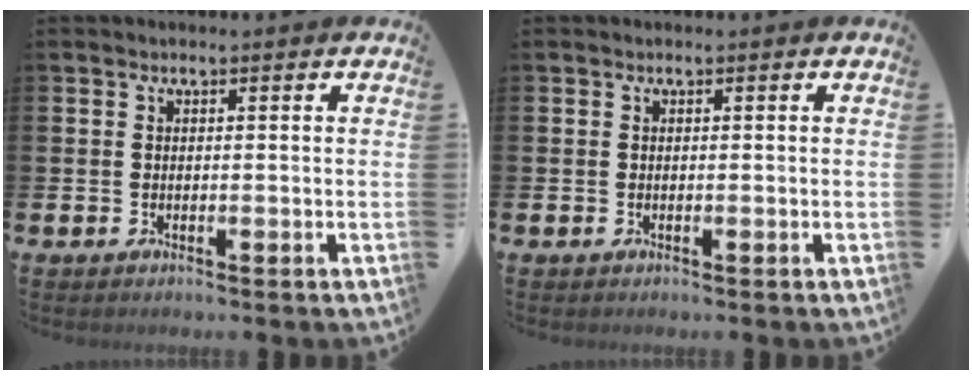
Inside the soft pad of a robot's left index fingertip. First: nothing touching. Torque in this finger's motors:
{"motor_torque": [-0.07, -0.01, -0.01, 0.01]}